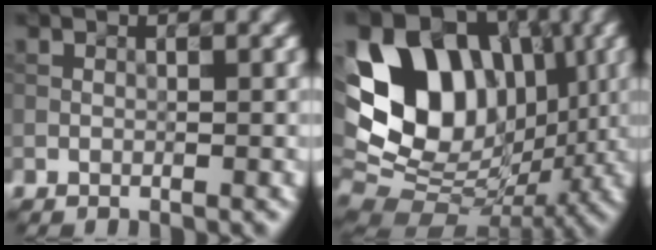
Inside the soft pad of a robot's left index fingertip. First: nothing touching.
{"total": 15.2, "force": [3.6, 11.1, 9.7], "torque": [-0.163, 0.026, 0.059]}